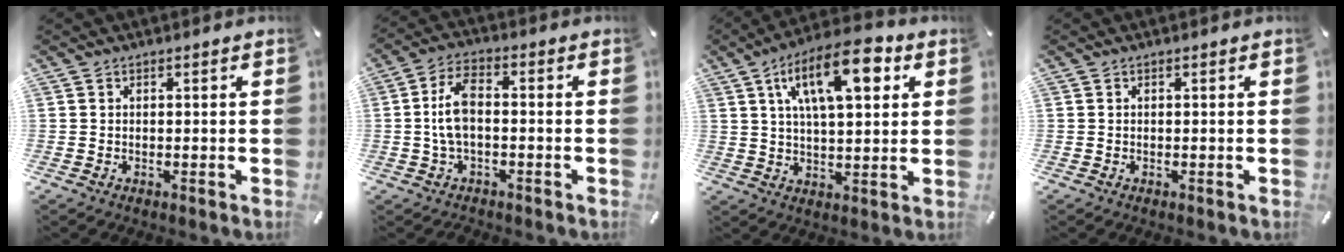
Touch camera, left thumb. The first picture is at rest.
{"total": 7.5, "force": [-0.7, 3.9, 6.4], "torque": [-0.136, 0.010, -0.017]}
{"total": 15.9, "force": [7.0, 6.9, 12.5], "torque": [-0.192, -0.017, 0.114]}
{"total": 0.0}